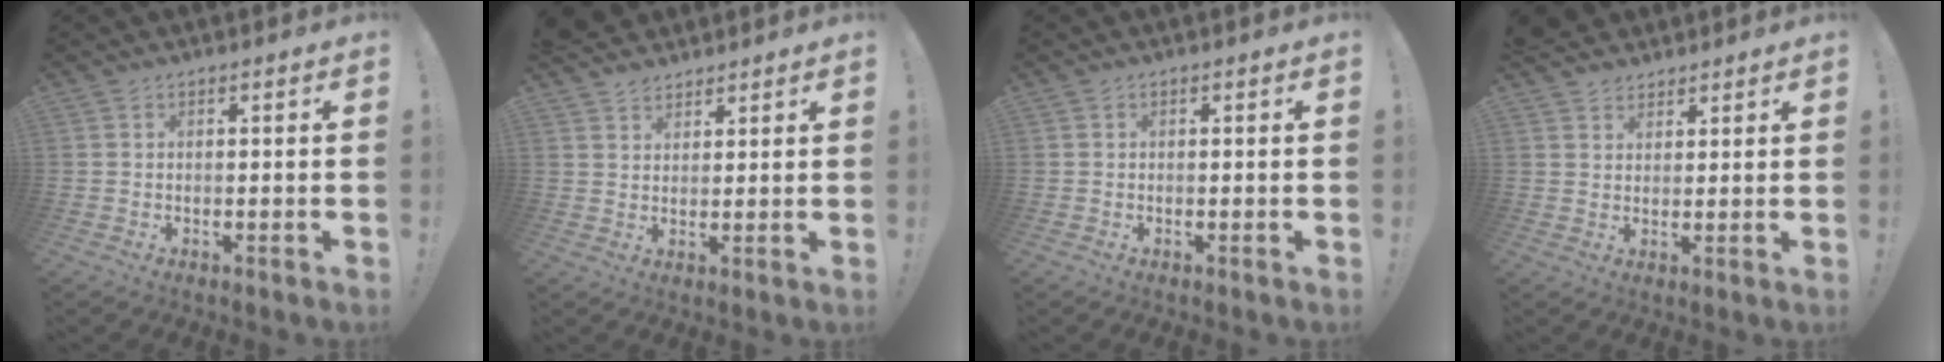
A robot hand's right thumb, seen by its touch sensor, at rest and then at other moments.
{"total": 4.8, "force": [4.0, 2.5, 0.6], "torque": [-0.007, -0.025, 0.076]}
{"total": 0.0}
{"total": 4.5, "force": [3.6, 2.8, 0.1], "torque": [-0.007, -0.020, 0.069]}